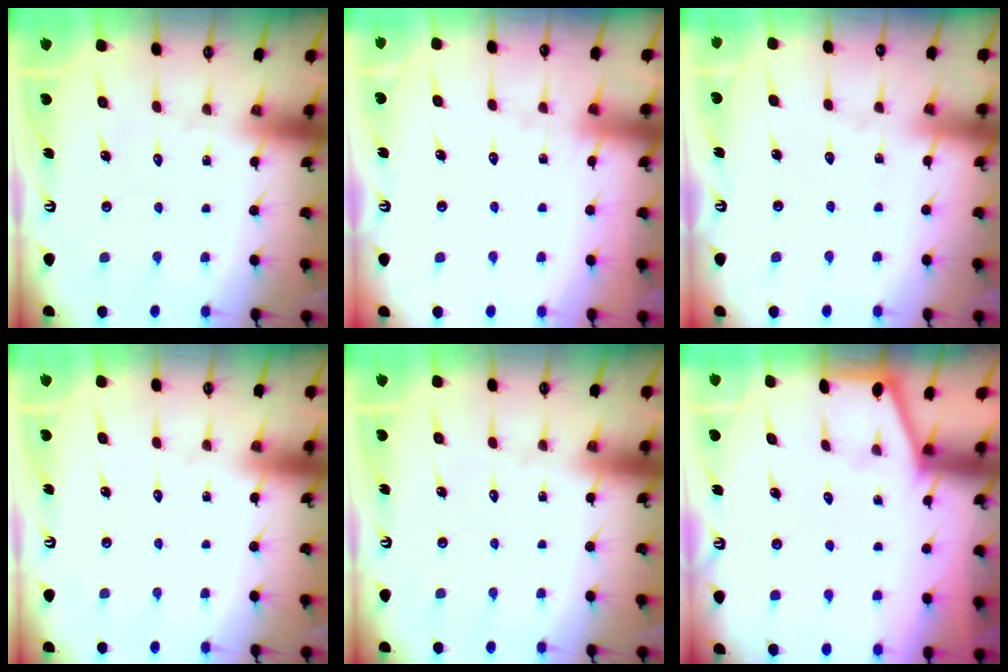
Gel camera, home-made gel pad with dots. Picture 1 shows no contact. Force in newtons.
{"total": 3.2, "press": 3.2, "slide": 0.6}
{"total": 2.2, "press": 2.2, "slide": 0.3}
{"total": 0.0}
{"total": 0.0}
{"total": 0.7, "press": 0.6, "slide": 0.2}